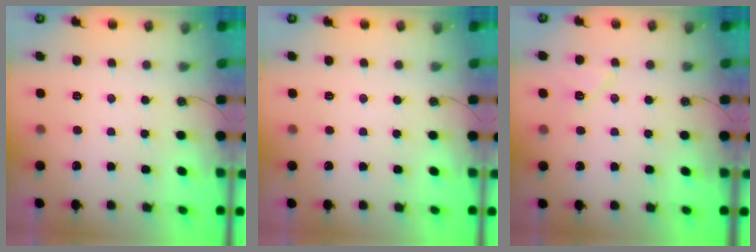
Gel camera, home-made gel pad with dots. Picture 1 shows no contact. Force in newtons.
{"total": 0.0}
{"total": 6.8, "press": 6.6, "slide": 1.7}